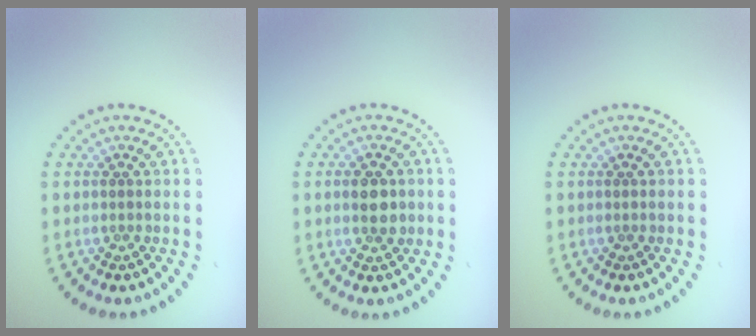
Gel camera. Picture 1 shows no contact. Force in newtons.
{"total": 2.8, "press": 2.8, "slide": 0.1}
{"total": 0.0}